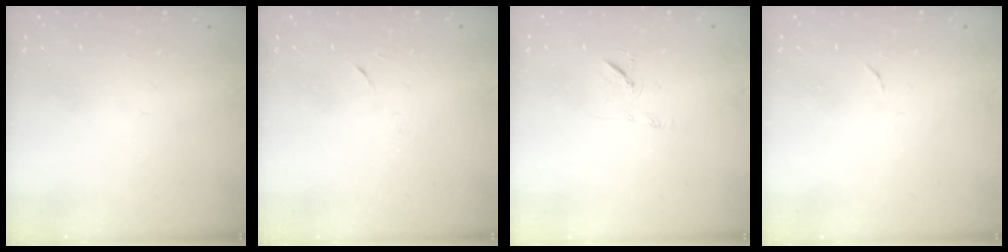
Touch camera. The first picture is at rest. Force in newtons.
{"total": 2.9, "press": 2.7, "slide": 1.0}
{"total": 7.2, "press": 7.2, "slide": 0.8}
{"total": 4.0, "press": 4.0, "slide": 0.3}